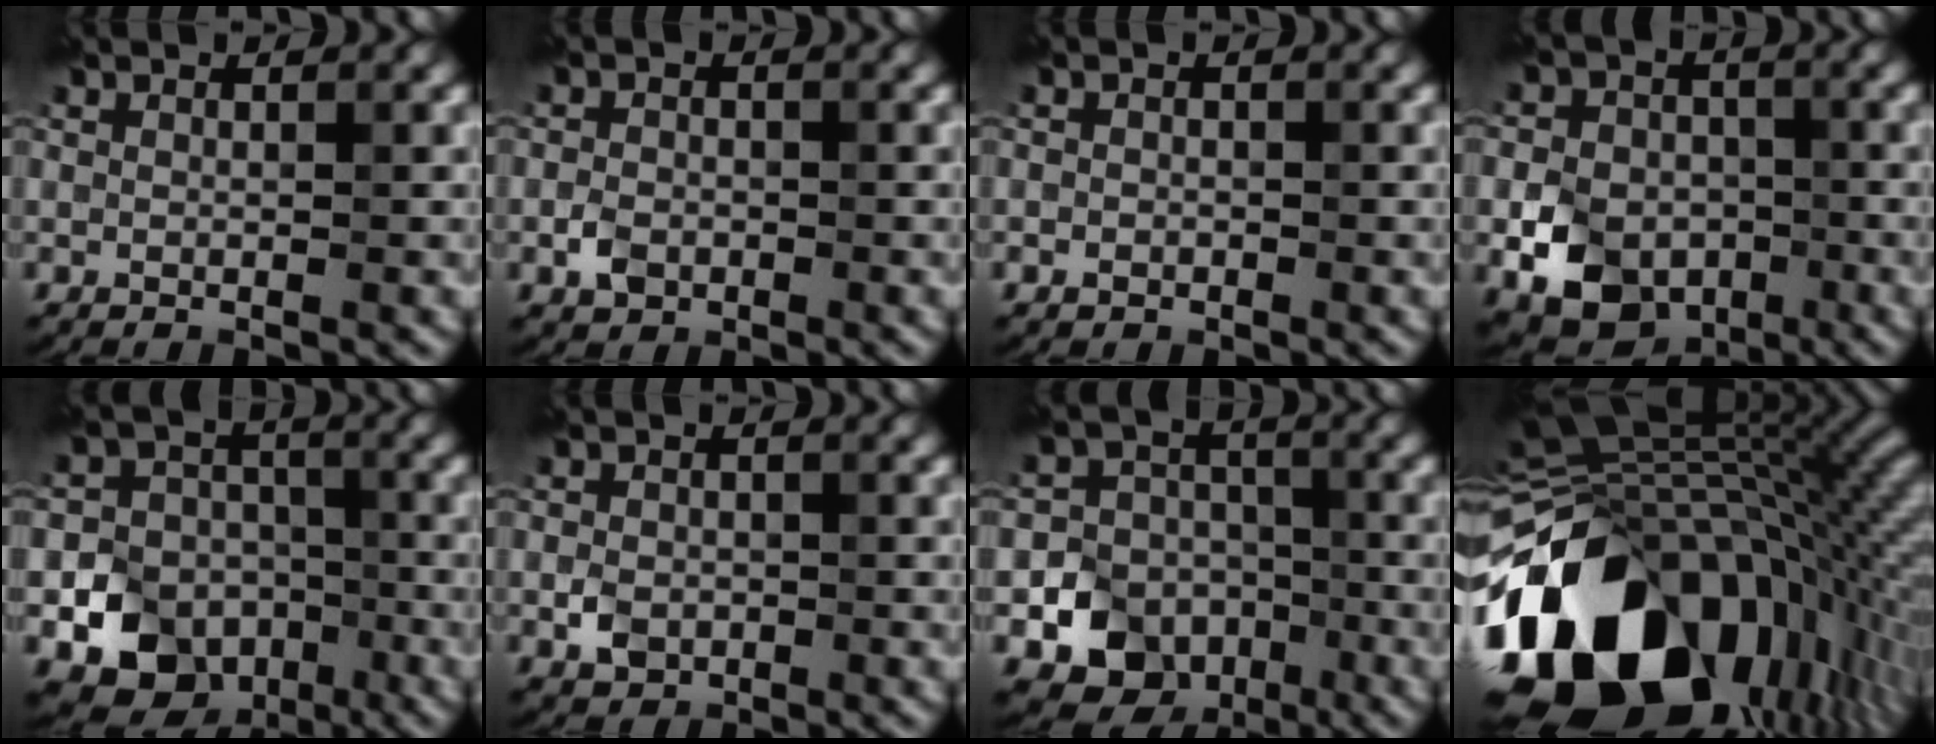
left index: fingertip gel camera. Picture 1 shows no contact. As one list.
[{"total": 1.9, "force": [-0.8, 1.4, 1.0], "torque": [-0.017, 0.000, -0.021]}, {"total": 0.7, "force": [-0.4, 0.5, 0.2], "torque": [-0.002, -0.002, -0.009]}, {"total": 7.3, "force": [-2.7, 5.7, 3.7], "torque": [-0.061, -0.010, -0.058]}, {"total": 12.7, "force": [-6.0, 10.7, 3.4], "torque": [-0.044, -0.041, -0.113]}, {"total": 2.2, "force": [-0.7, 1.7, 1.3], "torque": [-0.021, -0.003, -0.017]}, {"total": 11.1, "force": [-5.2, 9.4, 2.8], "torque": [-0.030, -0.034, -0.098]}, {"total": 18.6, "force": [-8.2, 11.5, 12.2], "torque": [-0.241, -0.019, -0.134]}]